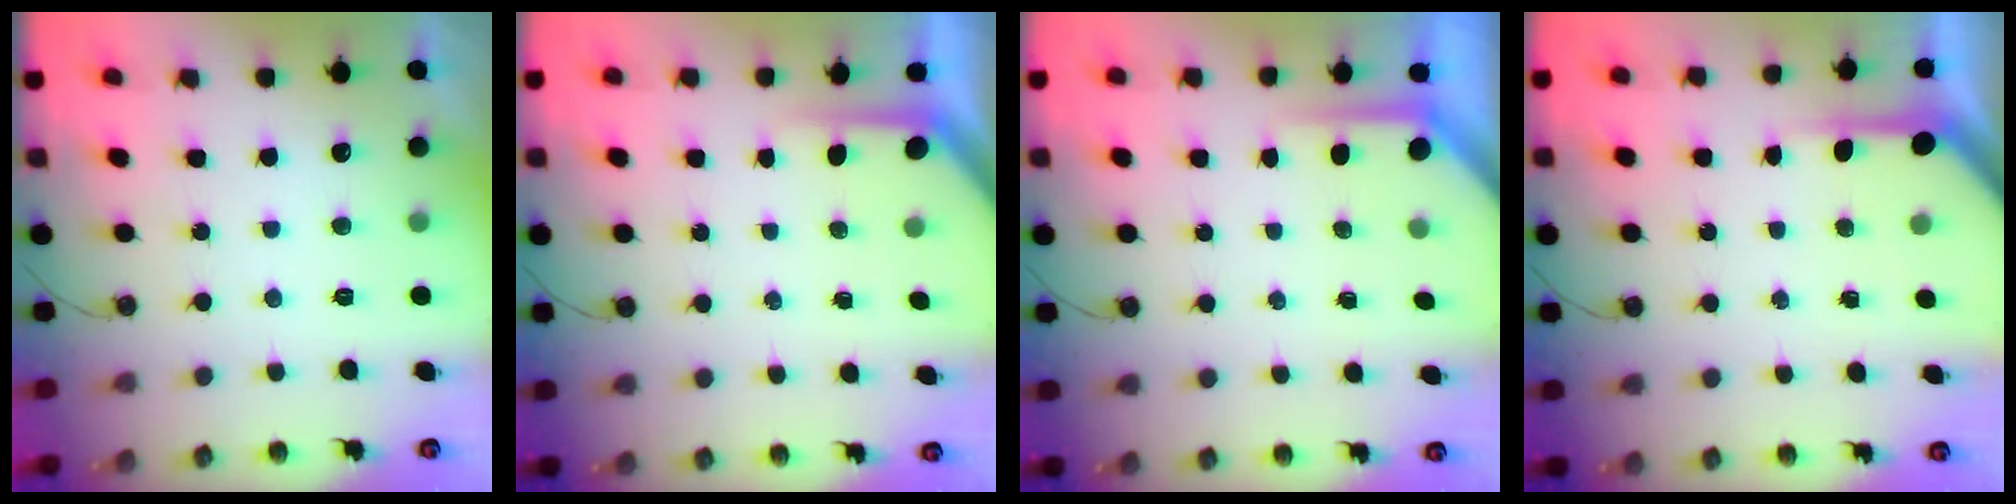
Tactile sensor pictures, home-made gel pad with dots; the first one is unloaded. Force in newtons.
{"total": 4.0, "press": 4.0, "slide": 0.4}
{"total": 3.9, "press": 3.8, "slide": 0.2}
{"total": 5.1, "press": 5.1, "slide": 0.1}